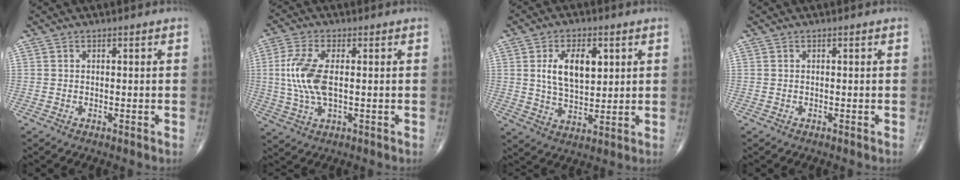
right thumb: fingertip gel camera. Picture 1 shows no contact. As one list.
[{"total": 9.5, "force": [0.5, 4.3, 8.5], "torque": [-0.199, -0.002, 0.012]}, {"total": 10.4, "force": [2.8, 5.7, 8.3], "torque": [-0.123, -0.013, 0.054]}, {"total": 0.0}]